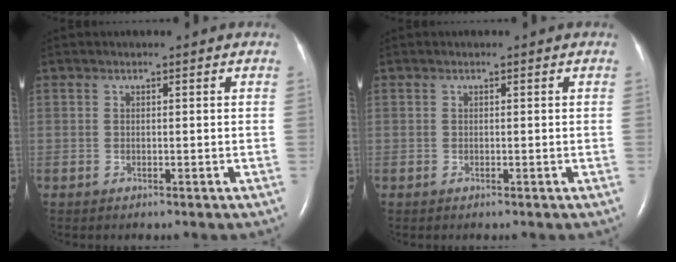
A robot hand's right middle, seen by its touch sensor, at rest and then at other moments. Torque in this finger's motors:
{"motor_torque": [0.06, -0.08, 0.01, 0.00]}